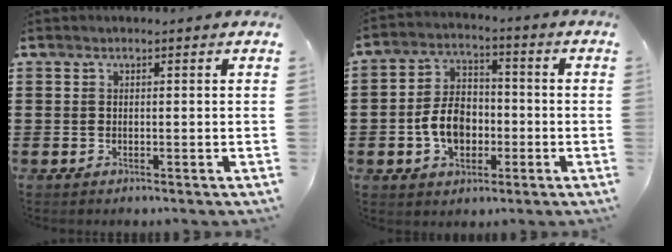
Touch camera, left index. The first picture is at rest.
{"total": 7.6, "force": [-2.0, 5.4, 5.1], "torque": [-0.107, 0.005, -0.041]}